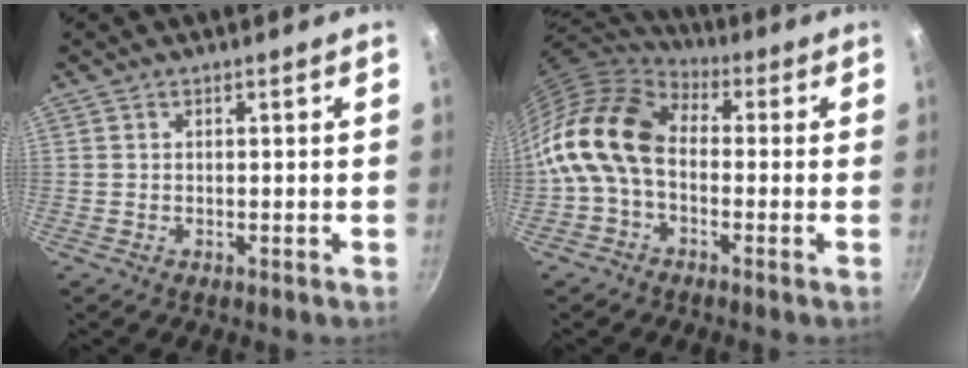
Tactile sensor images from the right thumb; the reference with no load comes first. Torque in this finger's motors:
{"motor_torque": [1.54, 2.83, 1.26, -1.21, 0.41]}